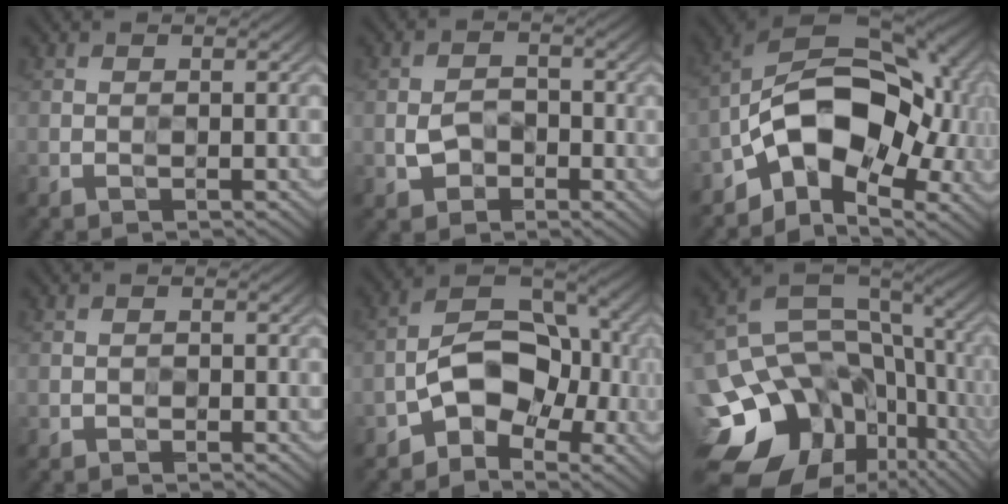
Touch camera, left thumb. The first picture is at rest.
{"total": 2.4, "force": [-0.8, 2.0, 1.0], "torque": [-0.016, 0.004, -0.016]}
{"total": 14.2, "force": [-3.6, 8.9, 10.4], "torque": [-0.153, -0.005, -0.075]}
{"total": 0.0}
{"total": 7.6, "force": [-2.9, 5.0, 4.9], "torque": [-0.069, 0.014, -0.064]}
{"total": 20.4, "force": [-8.5, 15.1, 10.9], "torque": [-0.245, -0.022, -0.087]}